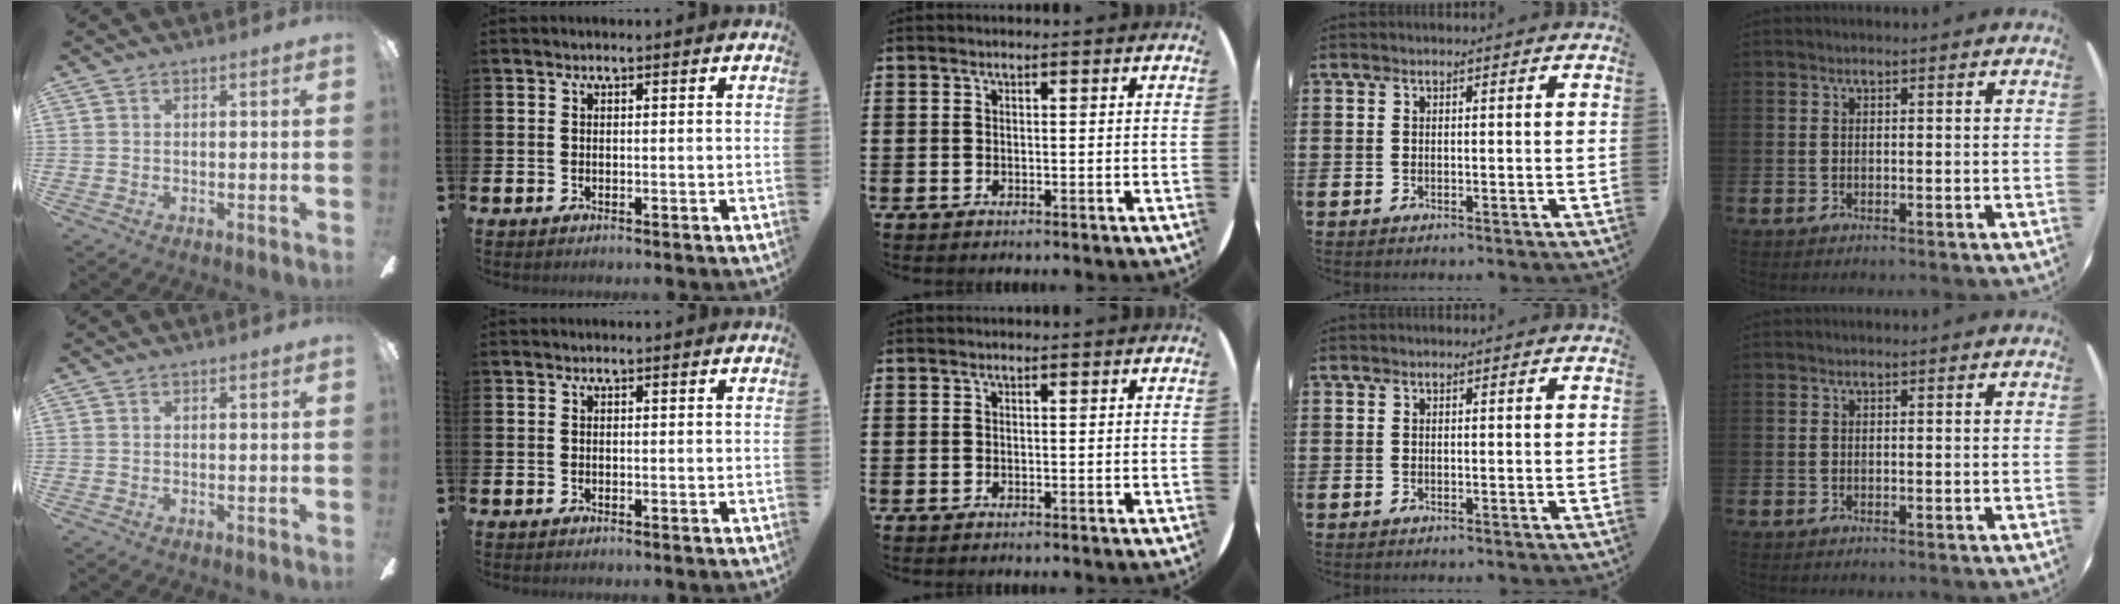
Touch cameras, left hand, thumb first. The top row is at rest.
{}